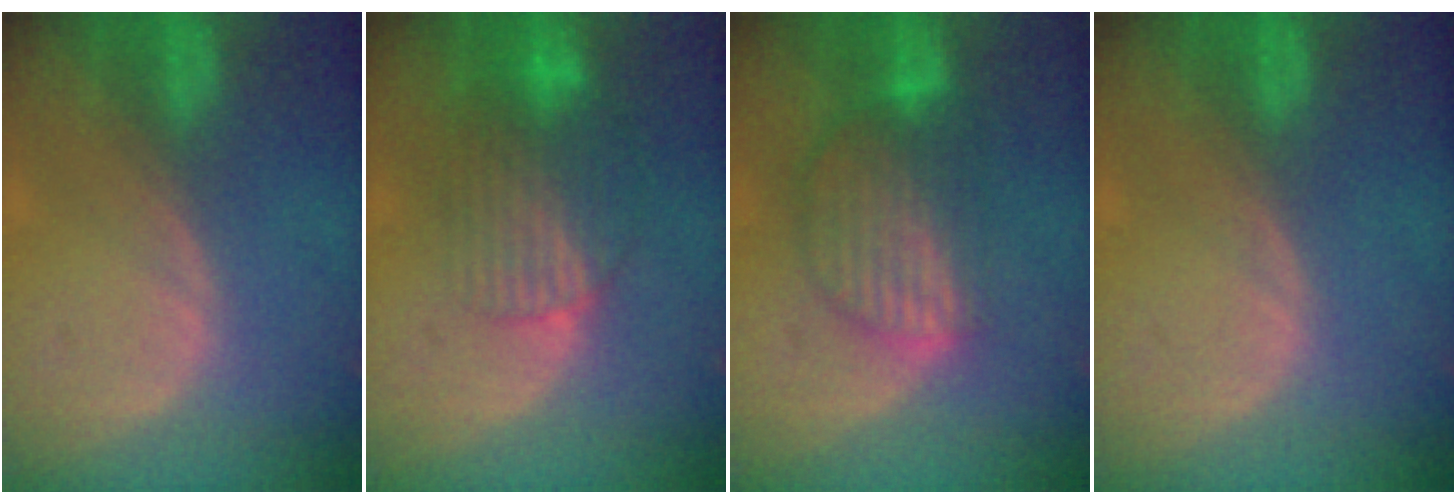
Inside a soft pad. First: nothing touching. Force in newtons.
{"total": 8.2, "press": 7.4, "slide": 3.5}
{"total": 8.1, "press": 7.3, "slide": 3.6}
{"total": 0.0}